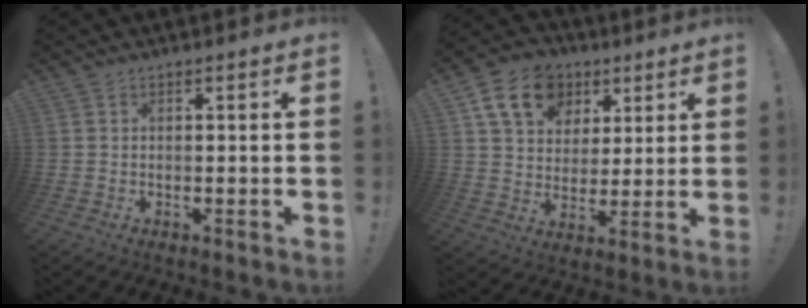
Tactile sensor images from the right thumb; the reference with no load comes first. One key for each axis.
{"total": 15.7, "fx": 7.4, "fy": 11.7, "fz": 7.5, "tx": -0.115, "ty": -0.027, "tz": 0.142}